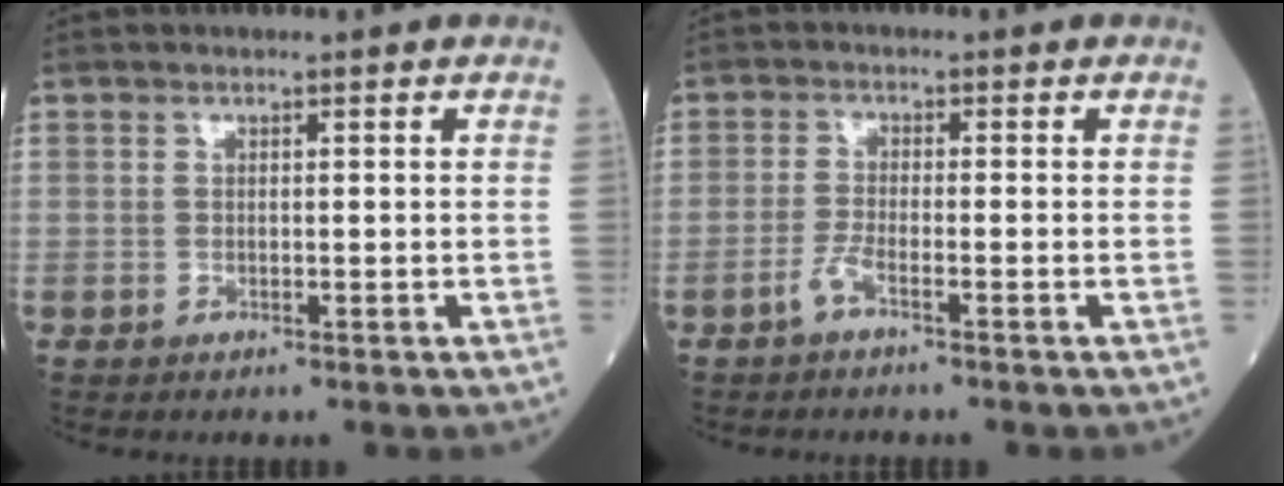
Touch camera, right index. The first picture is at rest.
{"total": 2.4, "force": [-1.7, -0.1, 1.7], "torque": [-0.035, -0.001, -0.039]}